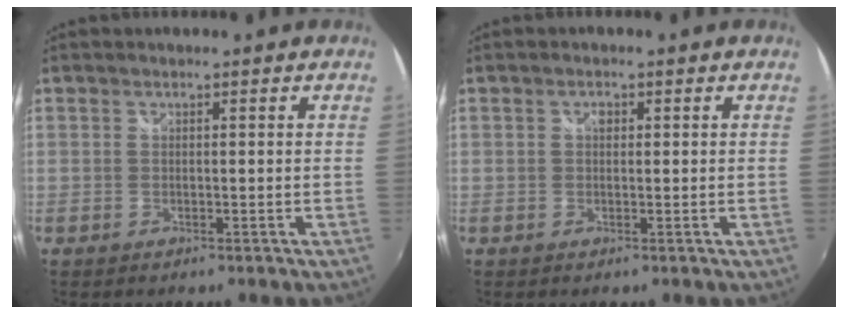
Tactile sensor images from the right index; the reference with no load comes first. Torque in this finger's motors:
{"motor_torque": [0.35, 0.02, 0.16, 0.03]}